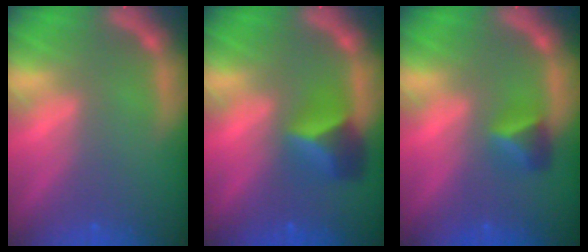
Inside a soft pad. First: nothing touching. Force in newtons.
{"total": 4.0}
{"total": 2.4}